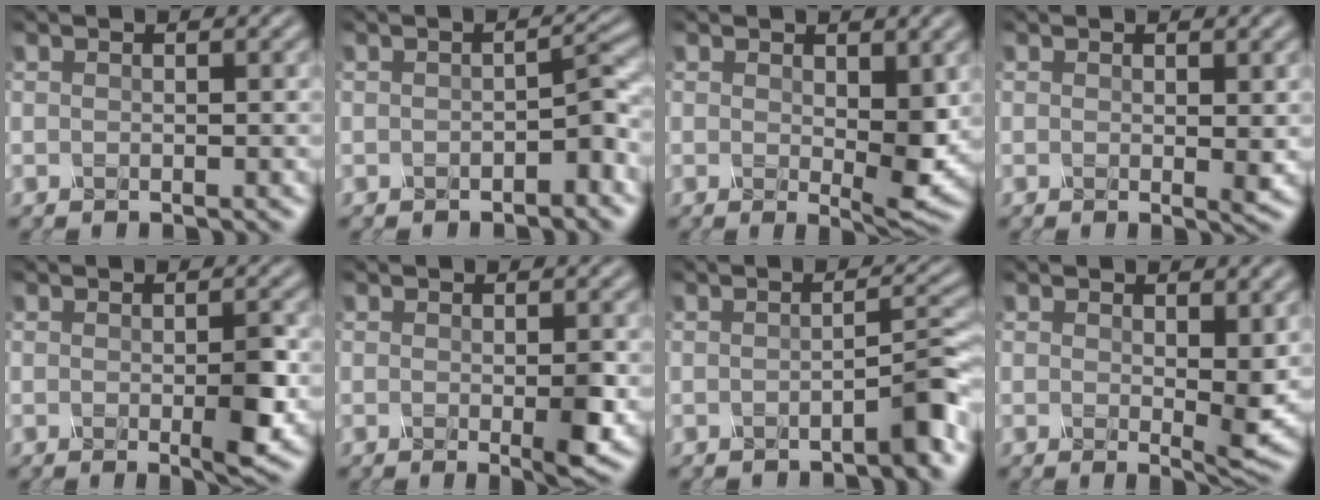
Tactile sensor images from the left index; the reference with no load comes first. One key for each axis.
{"total": 1.8, "fx": -1.2, "fy": 0.1, "fz": 1.3, "tx": -0.030, "ty": 0.009, "tz": -0.015}
{"total": 3.7, "fx": 0.1, "fy": 1.2, "fz": 3.5, "tx": -0.069, "ty": -0.006, "tz": 0.009}
{"total": 1.3, "fx": 0.0, "fy": 0.1, "fz": 1.2, "tx": -0.032, "ty": -0.004, "tz": 0.006}
{"total": 2.8, "fx": -0.9, "fy": 0.4, "fz": 2.6, "tx": -0.059, "ty": -0.006, "tz": -0.008}
{"total": 2.5, "fx": -0.7, "fy": 0.3, "fz": 2.4, "tx": -0.054, "ty": -0.007, "tz": -0.005}
{"total": 2.8, "fx": -2.0, "fy": 0.1, "fz": 2.0, "tx": -0.029, "ty": 0.011, "tz": -0.034}
{"total": 3.4, "fx": 0.2, "fy": 0.9, "fz": 3.2, "tx": -0.063, "ty": -0.005, "tz": 0.009}